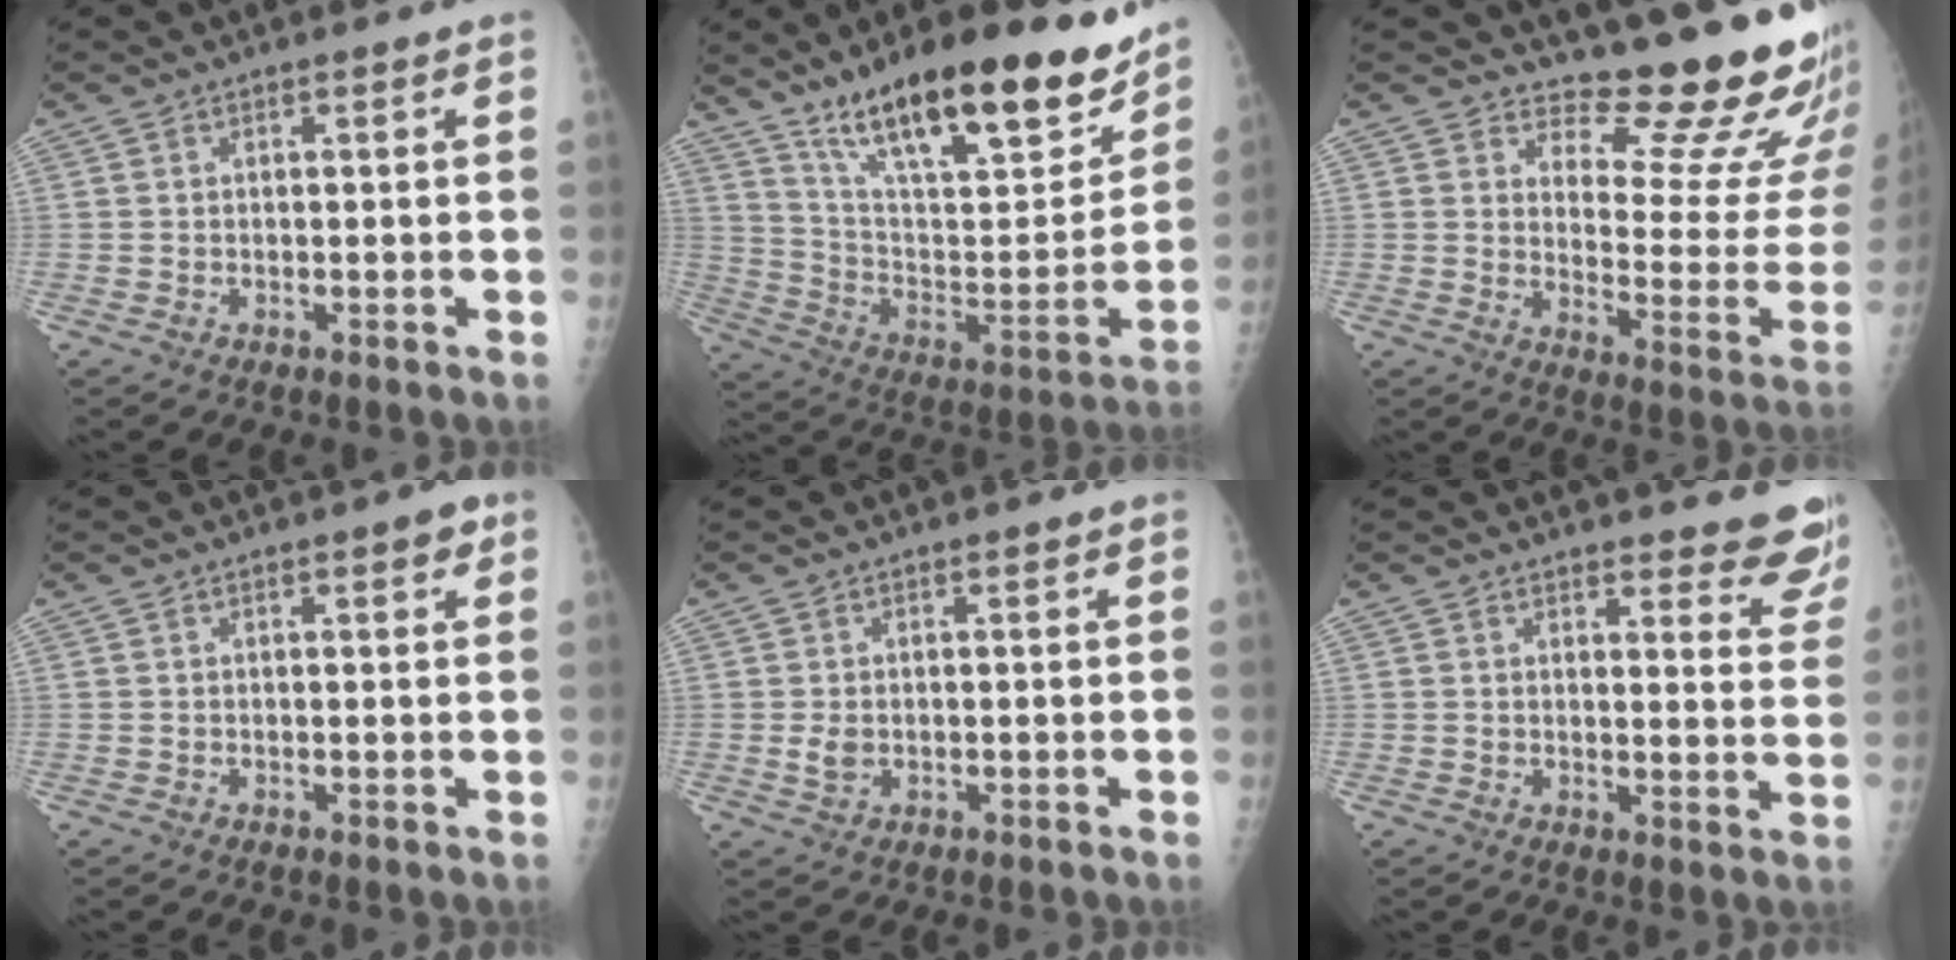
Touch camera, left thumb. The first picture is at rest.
{"total": 27.2, "force": [19.0, 7.6, 18.0], "torque": [-0.242, -0.071, 0.312]}
{"total": 17.4, "force": [15.7, 3.8, 6.5], "torque": [-0.040, -0.170, 0.189]}
{"total": 2.1, "force": [1.1, 0.7, 1.6], "torque": [-0.014, -0.002, 0.012]}
{"total": 2.1, "force": [0.0, 1.5, 1.4], "torque": [-0.025, -0.004, 0.005]}
{"total": 10.1, "force": [9.6, 2.0, 2.6], "torque": [0.010, -0.076, 0.085]}